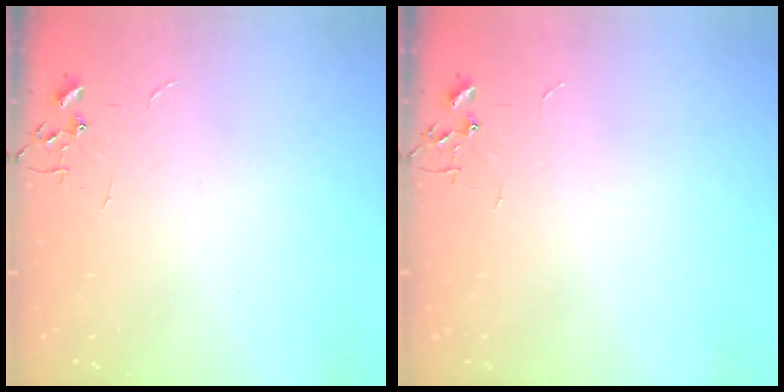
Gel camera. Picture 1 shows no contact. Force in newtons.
{"total": 0.0}